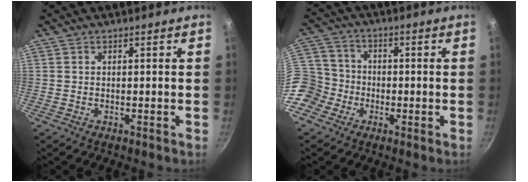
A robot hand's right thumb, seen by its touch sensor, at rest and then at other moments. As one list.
[{"total": 10.6, "force": [-4.0, 9.2, 3.2], "torque": [-0.035, 0.044, -0.087]}]